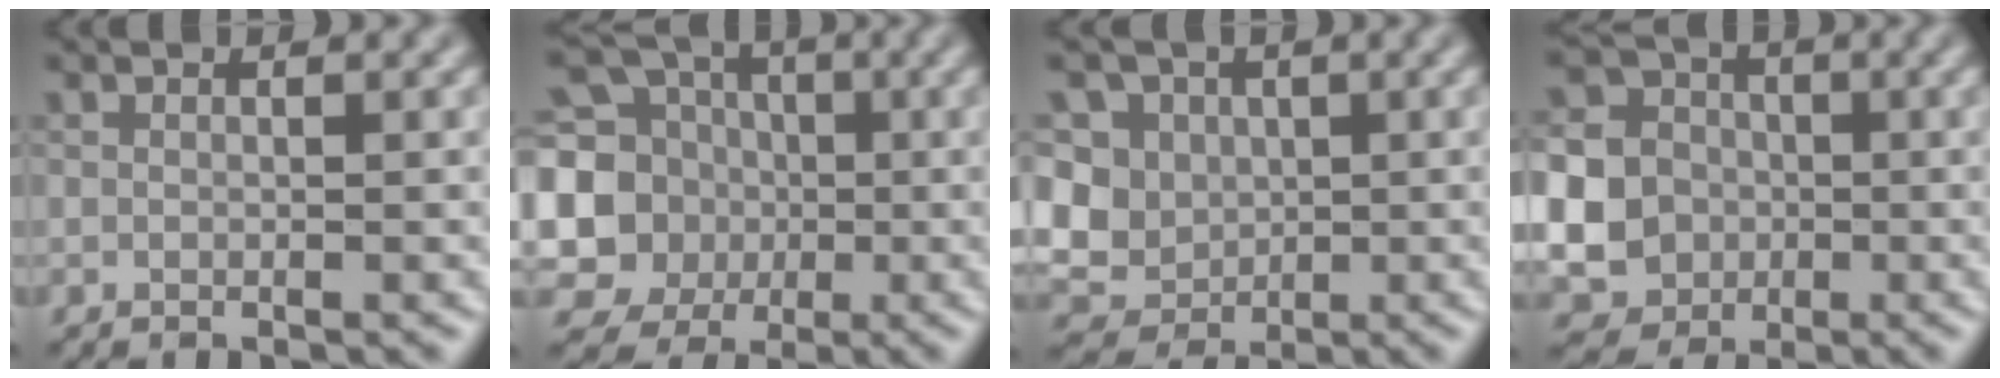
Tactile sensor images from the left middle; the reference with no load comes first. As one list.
[{"total": 9.1, "force": [0.2, 8.3, 3.8], "torque": [-0.095, 0.003, -0.020]}, {"total": 9.6, "force": [1.6, 8.5, 4.2], "torque": [-0.084, 0.032, -0.004]}, {"total": 12.9, "force": [-2.7, 12.0, 4.0], "torque": [-0.123, -0.017, -0.070]}]